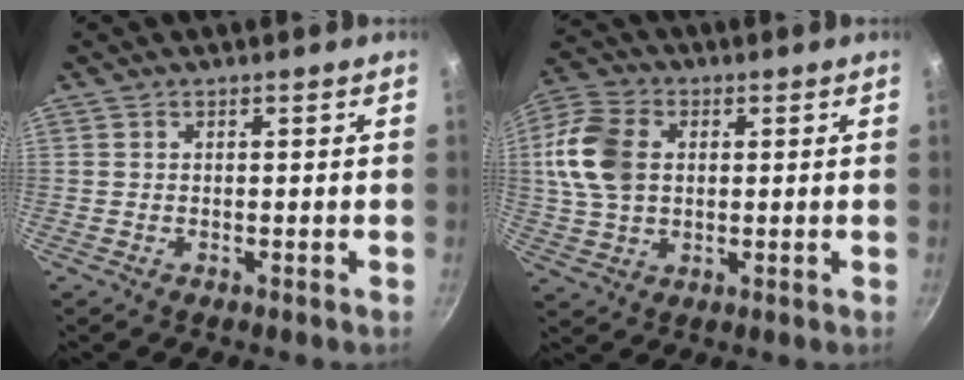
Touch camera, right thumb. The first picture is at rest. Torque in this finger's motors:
{"motor_torque": [0.30, 0.32, 0.15, -0.07, 0.14]}